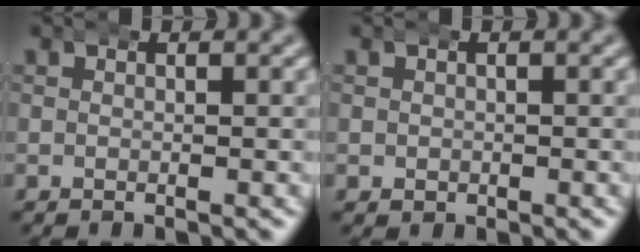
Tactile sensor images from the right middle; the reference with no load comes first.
{"total": 0.9, "force": [-0.1, 0.9, 0.1], "torque": [-0.006, -0.008, 0.007]}